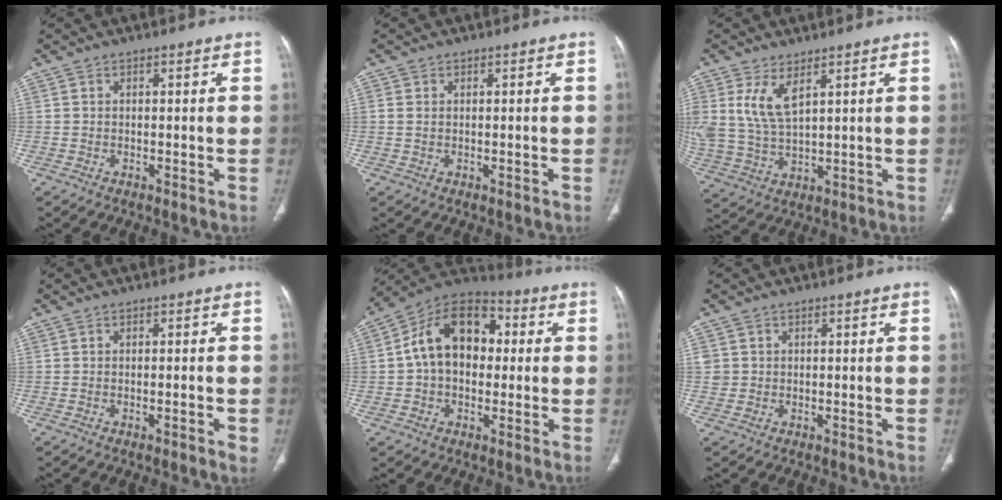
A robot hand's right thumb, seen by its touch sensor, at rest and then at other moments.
{"total": 1.0, "force": [0.1, 0.7, 0.7], "torque": [-0.014, 0.001, 0.005]}
{"total": 8.1, "force": [3.9, 3.4, 6.2], "torque": [-0.135, -0.018, 0.089]}
{"total": 2.1, "force": [-0.6, 0.3, 2.0], "torque": [-0.027, -0.003, -0.008]}
{"total": 15.8, "force": [1.6, 10.8, 11.4], "torque": [-0.157, 0.036, 0.014]}
{"total": 1.9, "force": [0.3, 1.8, 0.3], "torque": [0.006, 0.005, 0.009]}